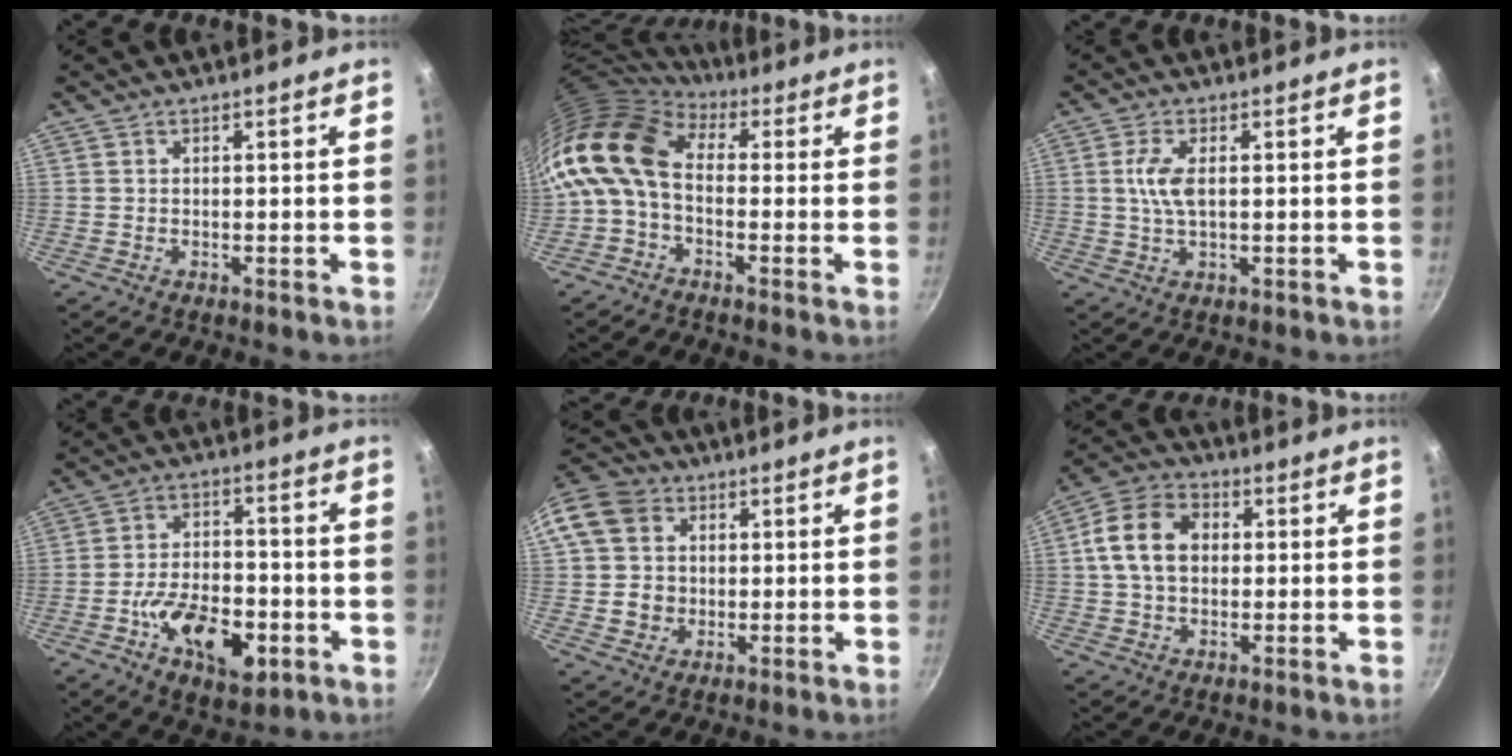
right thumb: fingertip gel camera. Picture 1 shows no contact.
{"total": 12.7, "force": [0.2, 8.5, 9.4], "torque": [-0.177, 0.024, -0.018]}
{"total": 5.1, "force": [0.7, 2.1, 4.5], "torque": [-0.099, 0.002, 0.013]}
{"total": 14.3, "force": [-5.2, 7.8, 10.7], "torque": [-0.152, 0.025, -0.082]}
{"total": 13.1, "force": [2.4, 11.4, 6.0], "torque": [-0.094, 0.020, 0.039]}
{"total": 11.4, "force": [1.6, 8.4, 7.6], "torque": [-0.121, 0.017, 0.014]}